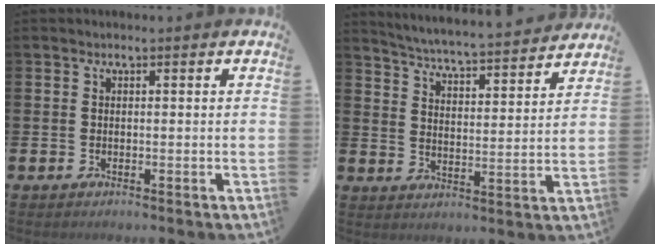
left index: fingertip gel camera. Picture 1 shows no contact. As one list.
[{"total": 5.3, "force": [5.2, -0.1, 1.0], "torque": [-0.049, -0.045, 0.088]}]